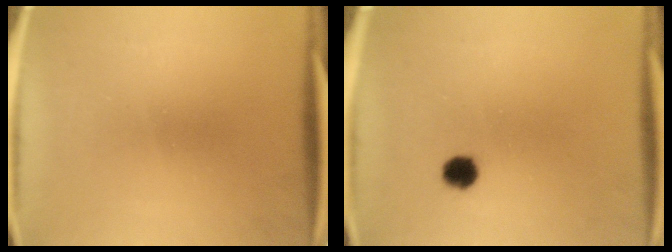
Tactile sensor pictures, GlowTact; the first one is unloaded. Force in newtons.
{"total": 3.1}